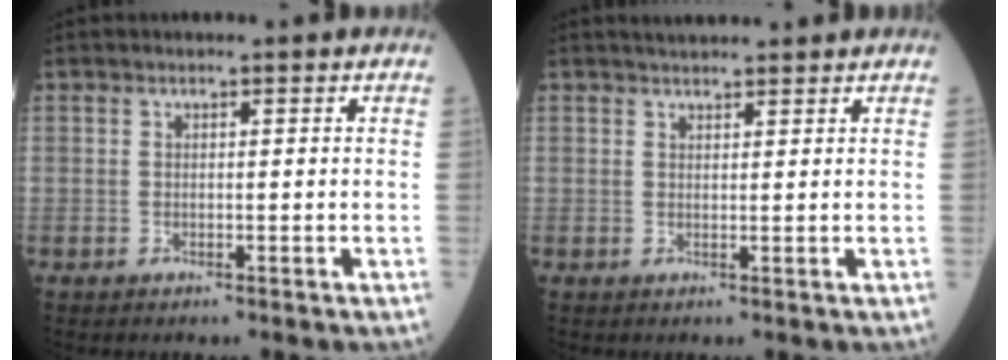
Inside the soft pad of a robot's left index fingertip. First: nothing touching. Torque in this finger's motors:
{"motor_torque": [-0.05, 0.00, -0.02, 0.00]}